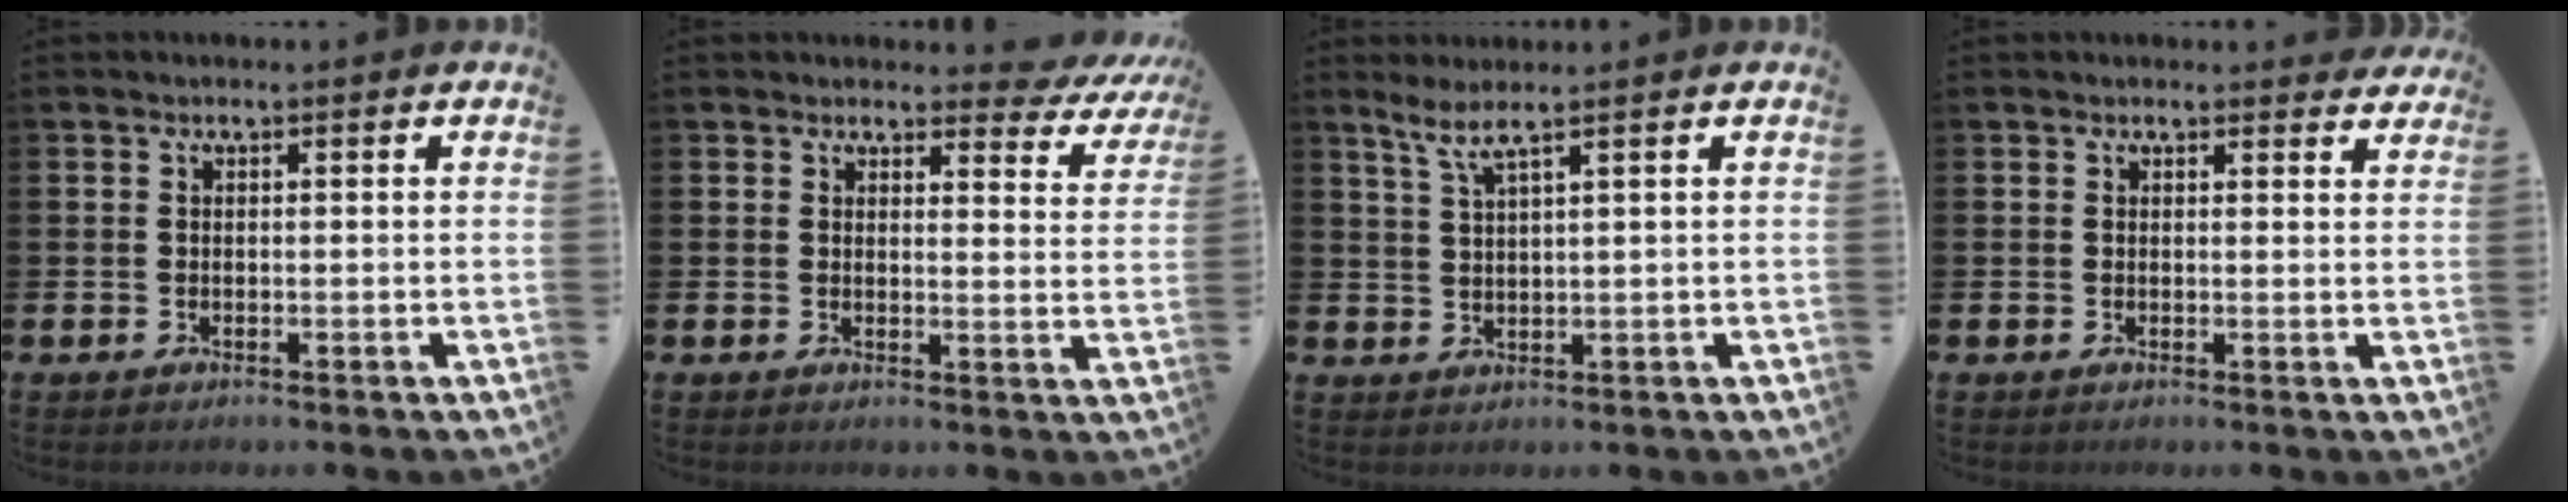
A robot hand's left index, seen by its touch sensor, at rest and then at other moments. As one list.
[{"total": 2.8, "force": [2.5, 1.2, 0.4], "torque": [0.003, -0.021, 0.036]}, {"total": 3.1, "force": [2.2, 0.0, 2.1], "torque": [-0.046, -0.001, 0.038]}, {"total": 1.5, "force": [1.4, 0.5, 0.0], "torque": [0.013, -0.005, 0.023]}]